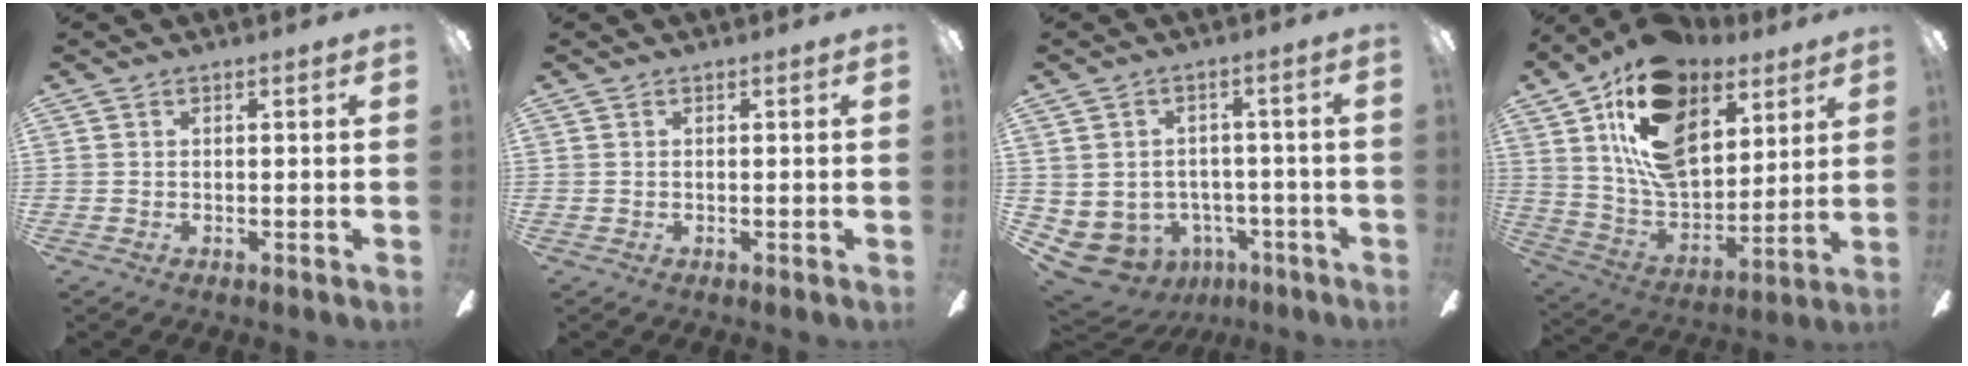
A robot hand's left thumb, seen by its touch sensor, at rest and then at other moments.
{"total": 0.0}
{"total": 6.1, "force": [-3.6, 4.7, 1.7], "torque": [-0.061, 0.010, -0.062]}
{"total": 21.9, "force": [10.9, 13.6, 13.2], "torque": [-0.244, -0.046, 0.196]}